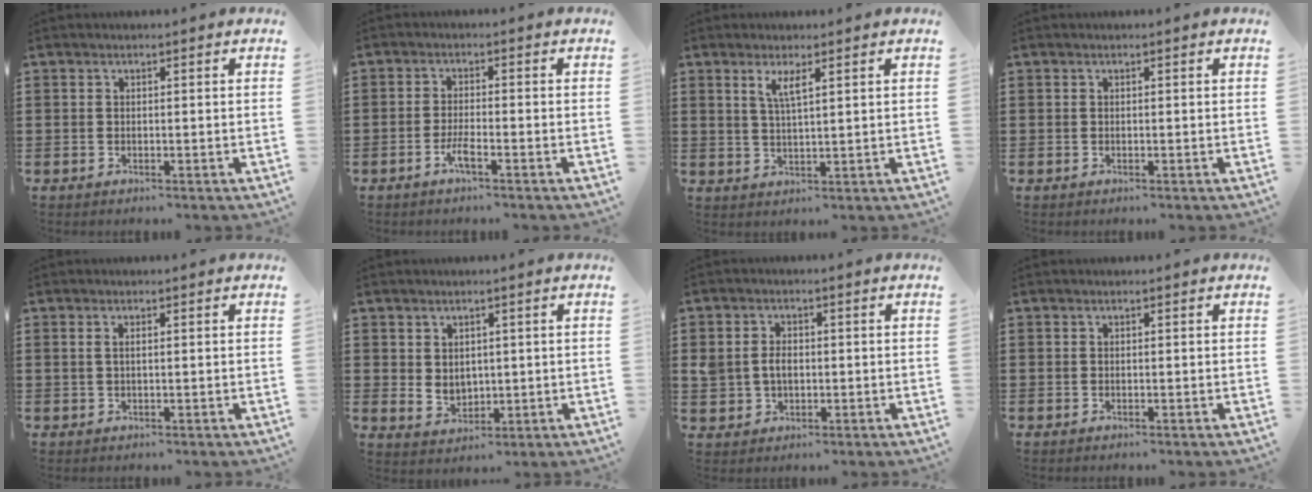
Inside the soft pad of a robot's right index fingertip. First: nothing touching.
{"total": 2.9, "force": [-1.6, 0.3, 2.4], "torque": [-0.055, -0.005, -0.032]}
{"total": 3.2, "force": [1.6, 0.6, 2.7], "torque": [-0.058, 0.001, 0.027]}
{"total": 0.0}
{"total": 1.0, "force": [0.2, 0.2, 0.9], "torque": [-0.018, 0.002, 0.003]}
{"total": 2.9, "force": [1.8, 2.2, 0.7], "torque": [-0.015, 0.001, 0.032]}
{"total": 3.4, "force": [0.1, 2.7, 2.1], "torque": [-0.054, 0.007, -0.003]}
{"total": 0.0}